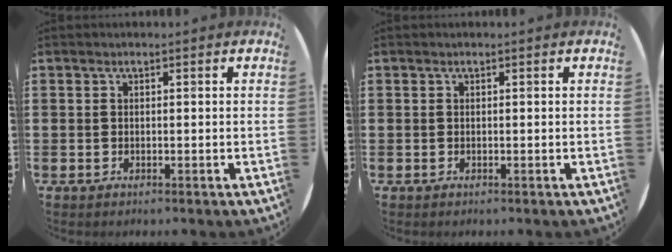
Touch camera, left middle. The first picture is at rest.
{"total": 0.0}